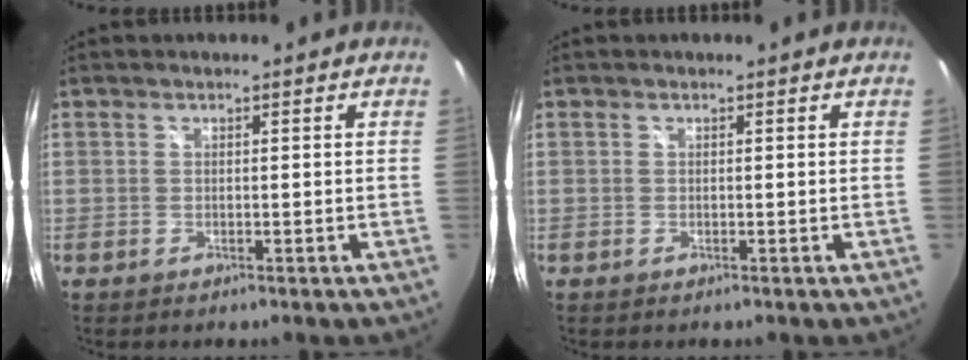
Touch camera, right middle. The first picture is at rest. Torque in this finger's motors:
{"motor_torque": [0.07, -0.06, 0.02, 0.01]}